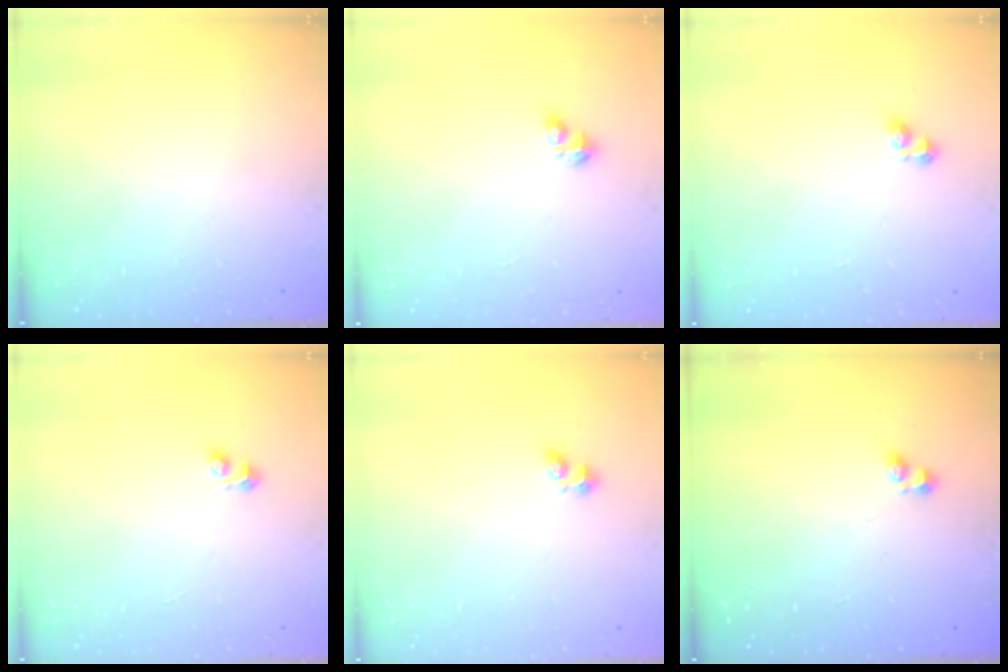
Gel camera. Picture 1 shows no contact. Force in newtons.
{"total": 4.0, "press": 3.9, "slide": 0.6}
{"total": 2.8, "press": 2.8, "slide": 0.3}
{"total": 1.7, "press": 1.6, "slide": 0.6}
{"total": 2.2, "press": 2.2, "slide": 0.5}
{"total": 0.9, "press": 0.4, "slide": 0.8}